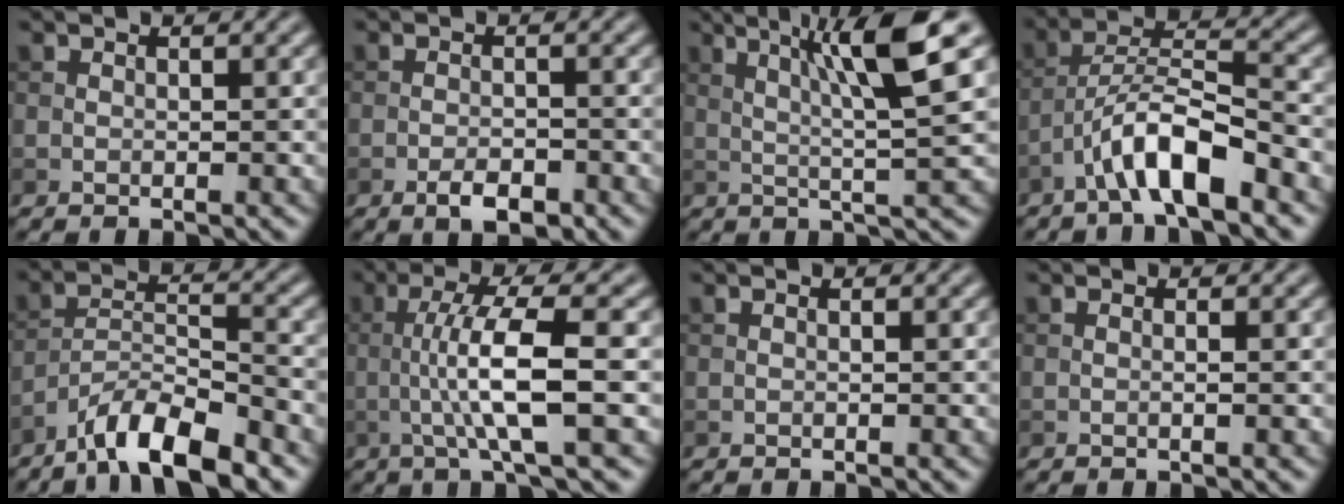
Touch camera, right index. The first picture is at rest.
{"total": 2.7, "force": [-1.6, 1.1, 1.9], "torque": [-0.033, -0.001, -0.028]}
{"total": 8.0, "force": [2.6, 0.8, 7.6], "torque": [-0.121, 0.010, 0.046]}
{"total": 6.3, "force": [-3.8, 1.4, 4.8], "torque": [-0.086, 0.016, -0.069]}
{"total": 7.6, "force": [-5.7, 1.7, 4.7], "torque": [-0.078, 0.002, -0.105]}
{"total": 6.8, "force": [-0.7, 1.1, 6.7], "torque": [-0.119, 0.010, -0.015]}
{"total": 0.0}
{"total": 0.7, "force": [-0.1, 0.1, 0.7], "torque": [-0.010, -0.001, -0.003]}